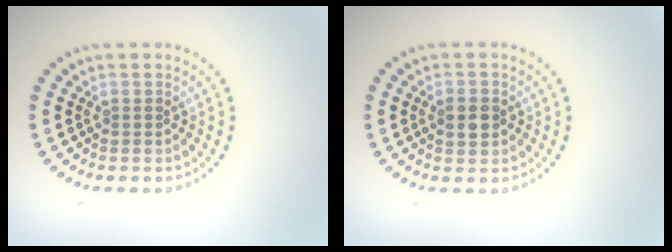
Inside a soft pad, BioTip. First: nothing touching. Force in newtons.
{"total": 2.7, "press": 2.7, "slide": 0.0}